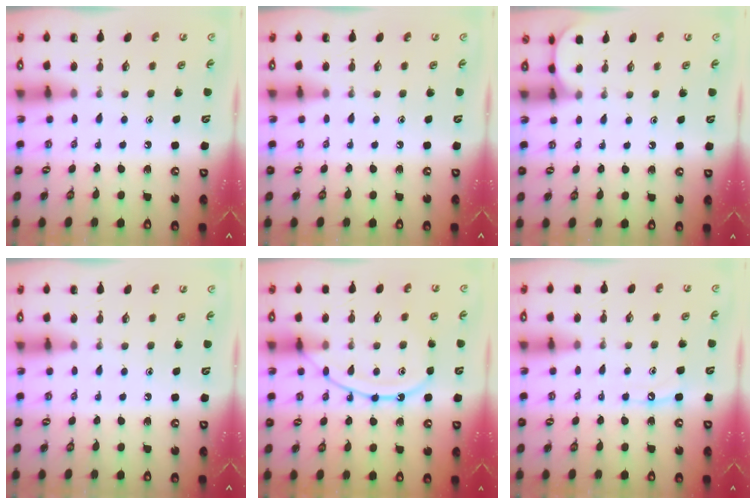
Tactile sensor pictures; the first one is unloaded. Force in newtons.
{"total": 0.0}
{"total": 1.1, "press": 1.1, "slide": 0.1}
{"total": 0.0}
{"total": 12.0, "press": 12.0, "slide": 1.1}
{"total": 4.9, "press": 4.9, "slide": 0.5}